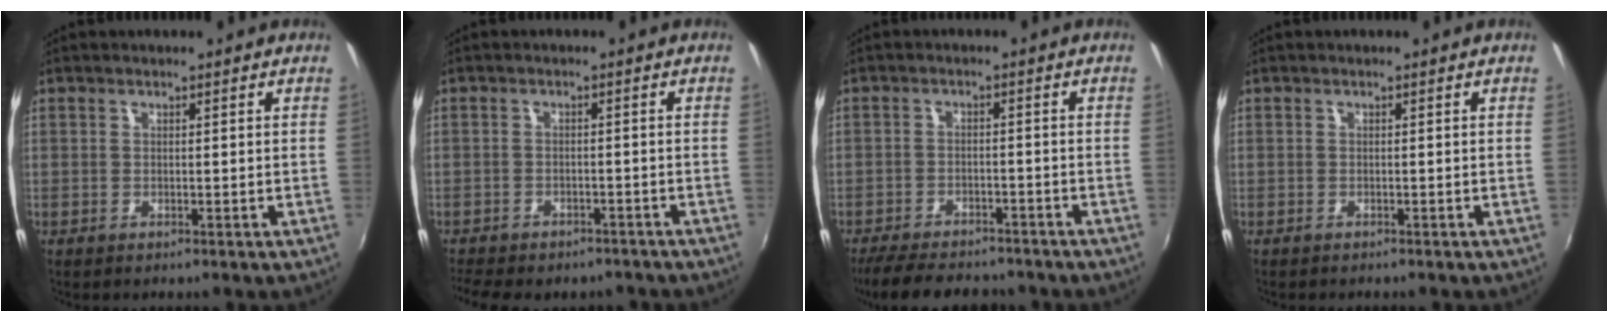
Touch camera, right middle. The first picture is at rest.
{"total": 10.5, "force": [-8.7, 4.0, 4.3], "torque": [-0.103, -0.024, -0.124]}
{"total": 12.3, "force": [-10.4, 4.1, 5.2], "torque": [-0.120, -0.018, -0.156]}
{"total": 0.6, "force": [-0.5, 0.1, 0.2], "torque": [-0.004, -0.003, -0.010]}